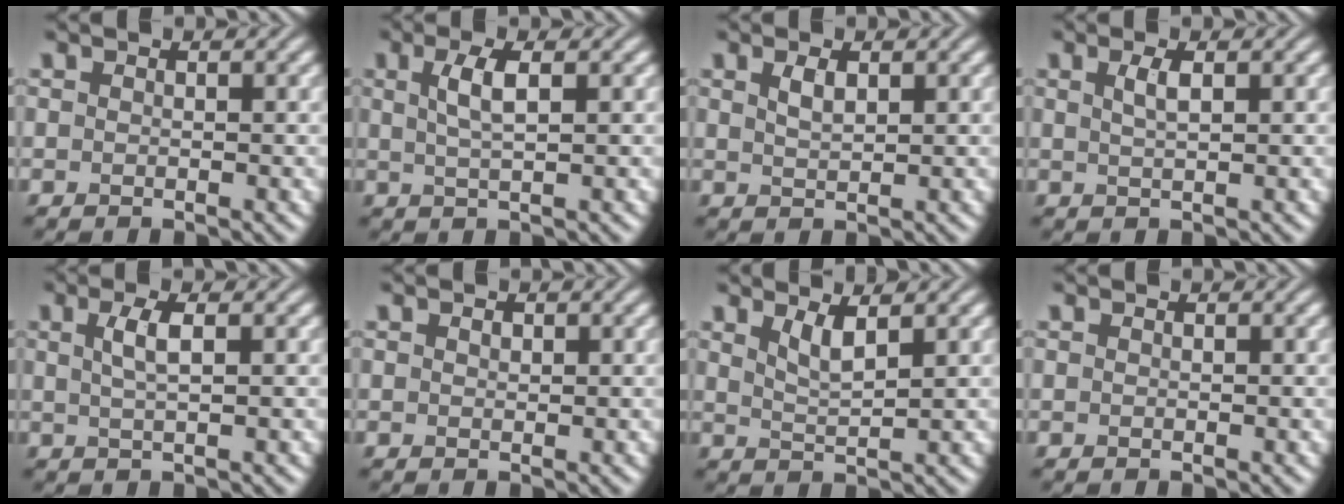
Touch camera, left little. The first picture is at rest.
{"total": 2.8, "force": [0.9, 0.7, 2.5], "torque": [-0.048, 0.003, 0.015]}
{"total": 1.6, "force": [0.9, 0.6, 1.2], "torque": [-0.026, 0.001, 0.019]}
{"total": 1.7, "force": [0.7, 0.5, 1.5], "torque": [-0.027, 0.004, 0.011]}
{"total": 2.4, "force": [0.7, 0.6, 2.2], "torque": [-0.040, 0.003, 0.012]}
{"total": 0.5, "force": [0.3, 0.4, 0.3], "torque": [-0.006, 0.001, 0.004]}
{"total": 2.3, "force": [1.4, 0.5, 1.7], "torque": [-0.031, -0.005, 0.029]}
{"total": 0.0}